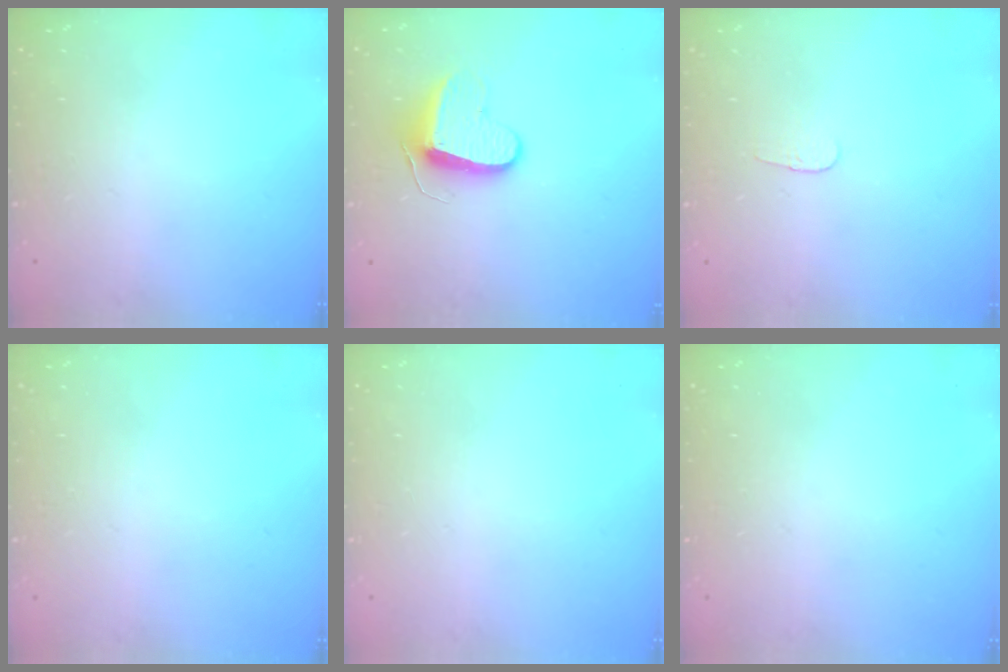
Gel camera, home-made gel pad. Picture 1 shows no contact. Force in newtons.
{"total": 9.0, "press": 9.0, "slide": 0.3}
{"total": 2.8, "press": 2.8, "slide": 0.3}
{"total": 0.0}
{"total": 0.0}
{"total": 0.0}